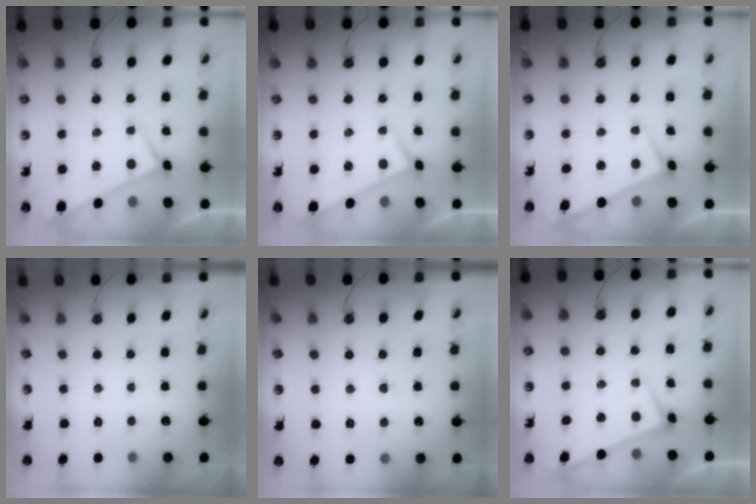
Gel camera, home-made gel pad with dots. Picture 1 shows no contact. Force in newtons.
{"total": 0.0}
{"total": 3.3, "press": 3.3, "slide": 0.2}
{"total": 0.0}
{"total": 4.4, "press": 4.4, "slide": 0.3}
{"total": 3.0, "press": 3.0, "slide": 0.1}